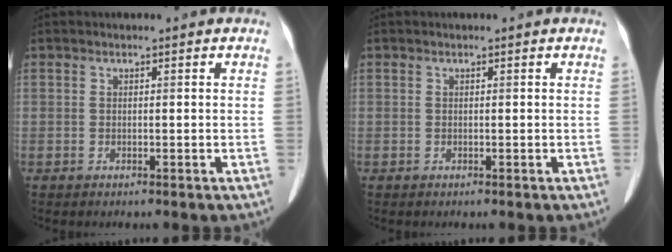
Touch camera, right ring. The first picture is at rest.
{"total": 0.0}